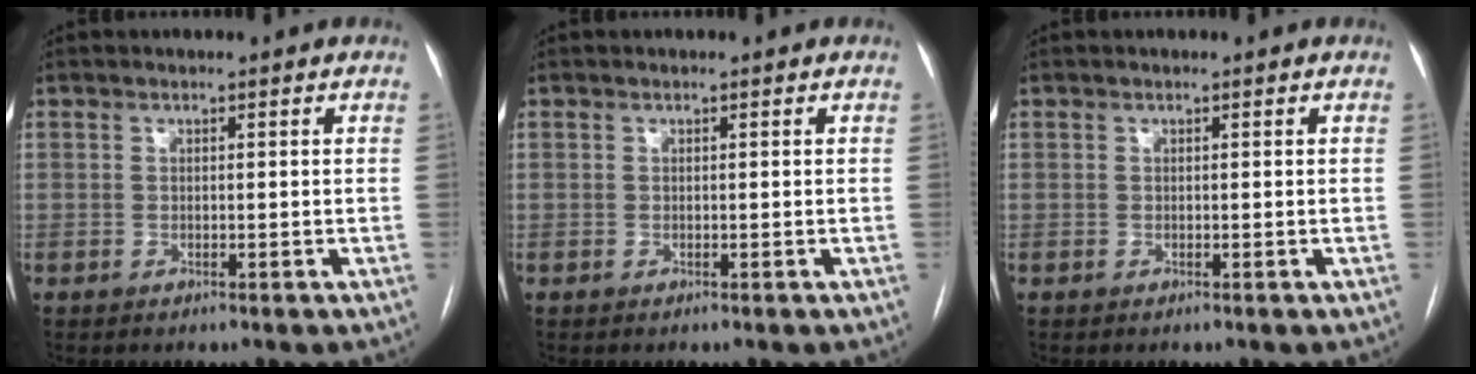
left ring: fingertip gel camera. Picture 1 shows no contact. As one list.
[{"total": 0.0}, {"total": 0.0}]